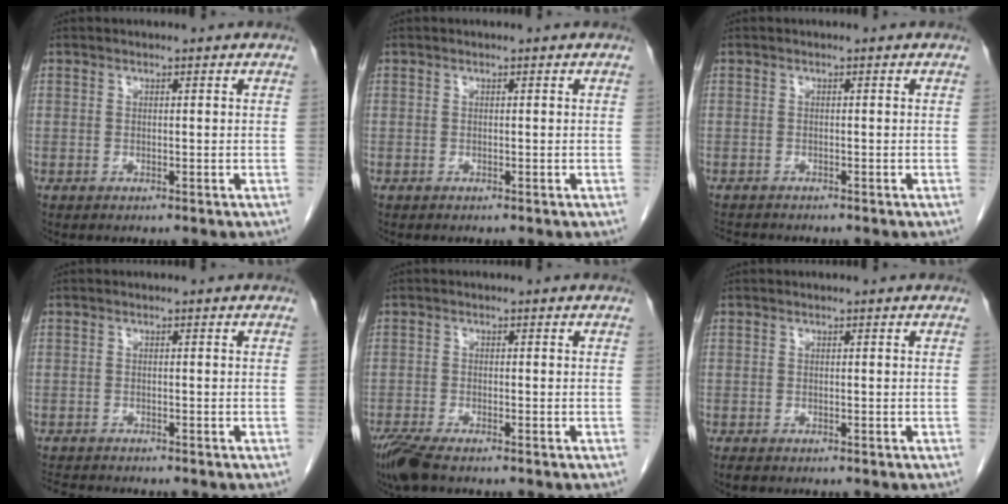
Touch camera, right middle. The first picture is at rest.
{"total": 0.0}
{"total": 2.3, "force": [-2.2, 0.2, 0.5], "torque": [-0.012, -0.011, -0.035]}
{"total": 3.5, "force": [-3.4, 0.1, 0.9], "torque": [-0.016, -0.017, -0.057]}
{"total": 4.8, "force": [-3.7, 0.9, 3.0], "torque": [-0.063, -0.015, -0.068]}
{"total": 1.0, "force": [-0.8, 0.4, 0.5], "torque": [-0.012, -0.003, -0.010]}